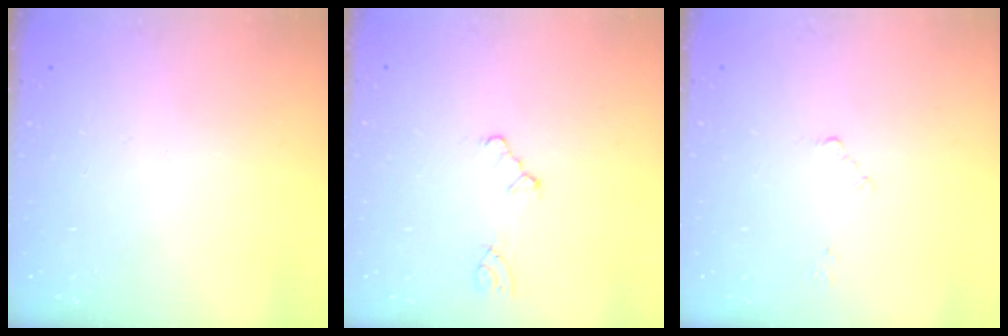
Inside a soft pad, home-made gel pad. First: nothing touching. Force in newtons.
{"total": 0.0}
{"total": 2.0, "press": 2.0, "slide": 0.3}